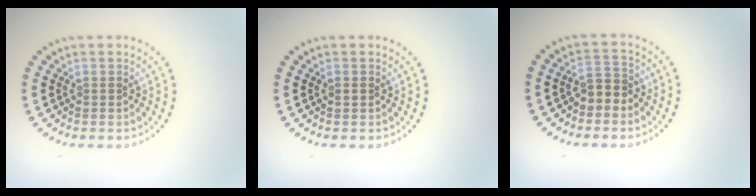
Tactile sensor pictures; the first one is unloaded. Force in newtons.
{"total": 0.7, "press": 0.7, "slide": 0.1}
{"total": 2.4, "press": 2.2, "slide": 0.9}